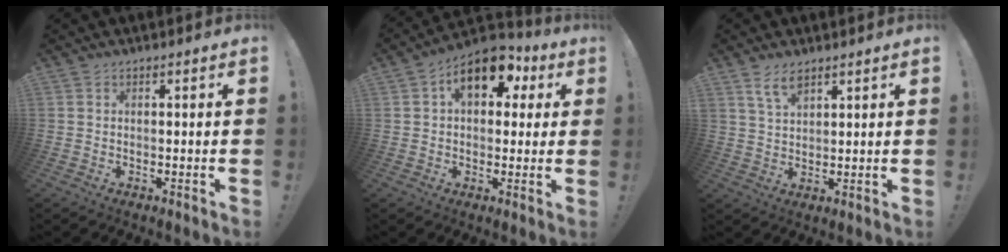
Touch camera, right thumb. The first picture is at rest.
{"total": 13.4, "force": [5.6, 8.3, 9.0], "torque": [-0.127, -0.016, 0.100]}
{"total": 5.6, "force": [3.9, 2.1, 3.4], "torque": [-0.061, -0.017, 0.072]}